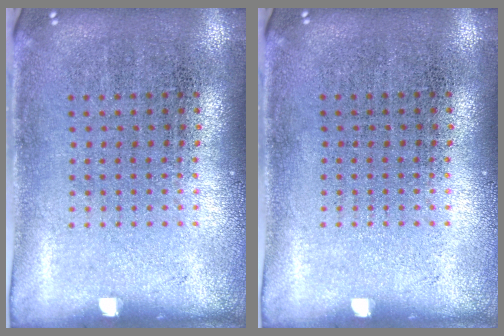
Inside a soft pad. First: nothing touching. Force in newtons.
{"total": 0.0}